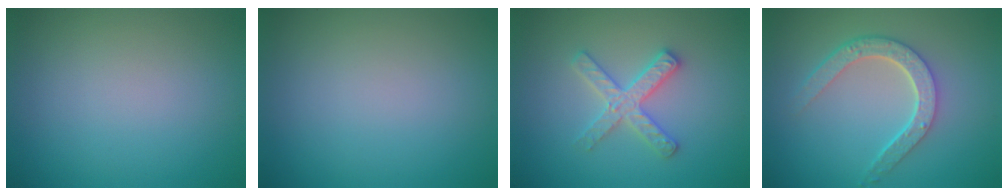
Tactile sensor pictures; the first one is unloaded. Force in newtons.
{"total": 0.0}
{"total": 3.2, "press": 3.1, "slide": 0.4}
{"total": 4.2, "press": 3.3, "slide": 2.6}